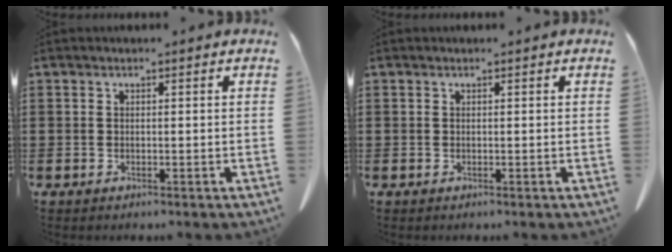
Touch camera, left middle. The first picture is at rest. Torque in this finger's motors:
{"motor_torque": [-0.03, -0.05, 0.00, 0.00]}